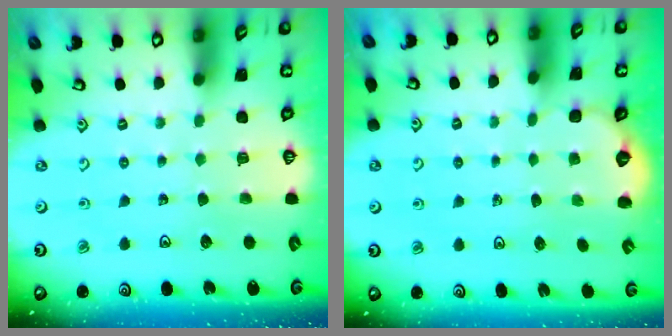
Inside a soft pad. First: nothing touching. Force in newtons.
{"total": 1.6, "press": 0.7, "slide": 1.5}